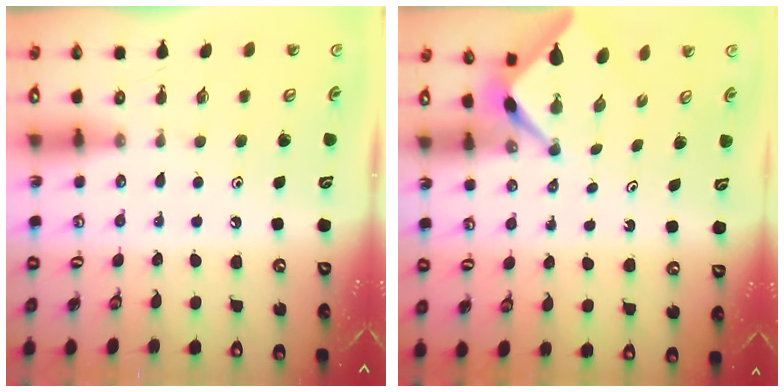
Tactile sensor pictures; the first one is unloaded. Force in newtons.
{"total": 2.7, "press": 2.7, "slide": 0.3}